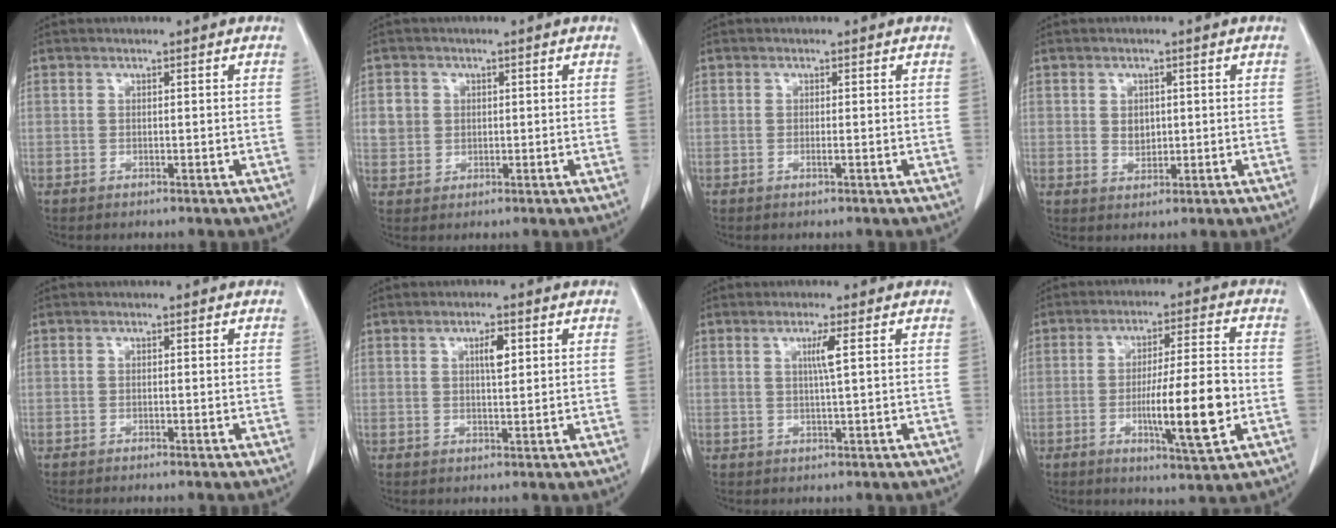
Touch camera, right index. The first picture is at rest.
{"total": 3.8, "force": [0.8, 3.6, 0.9], "torque": [-0.014, 0.007, 0.021]}
{"total": 0.7, "force": [-0.2, -0.1, 0.6], "torque": [-0.013, -0.001, -0.003]}
{"total": 2.5, "force": [0.3, 1.9, 1.6], "torque": [-0.024, -0.001, 0.010]}
{"total": 0.8, "force": [-0.7, -0.2, 0.4], "torque": [-0.004, 0.002, -0.011]}
{"total": 2.8, "force": [1.0, 0.8, 2.5], "torque": [-0.044, 0.000, 0.017]}
{"total": 2.6, "force": [0.7, -0.5, 2.4], "torque": [-0.047, -0.003, 0.014]}
{"total": 11.8, "force": [-2.8, 0.7, 11.4], "torque": [-0.186, -0.008, -0.046]}